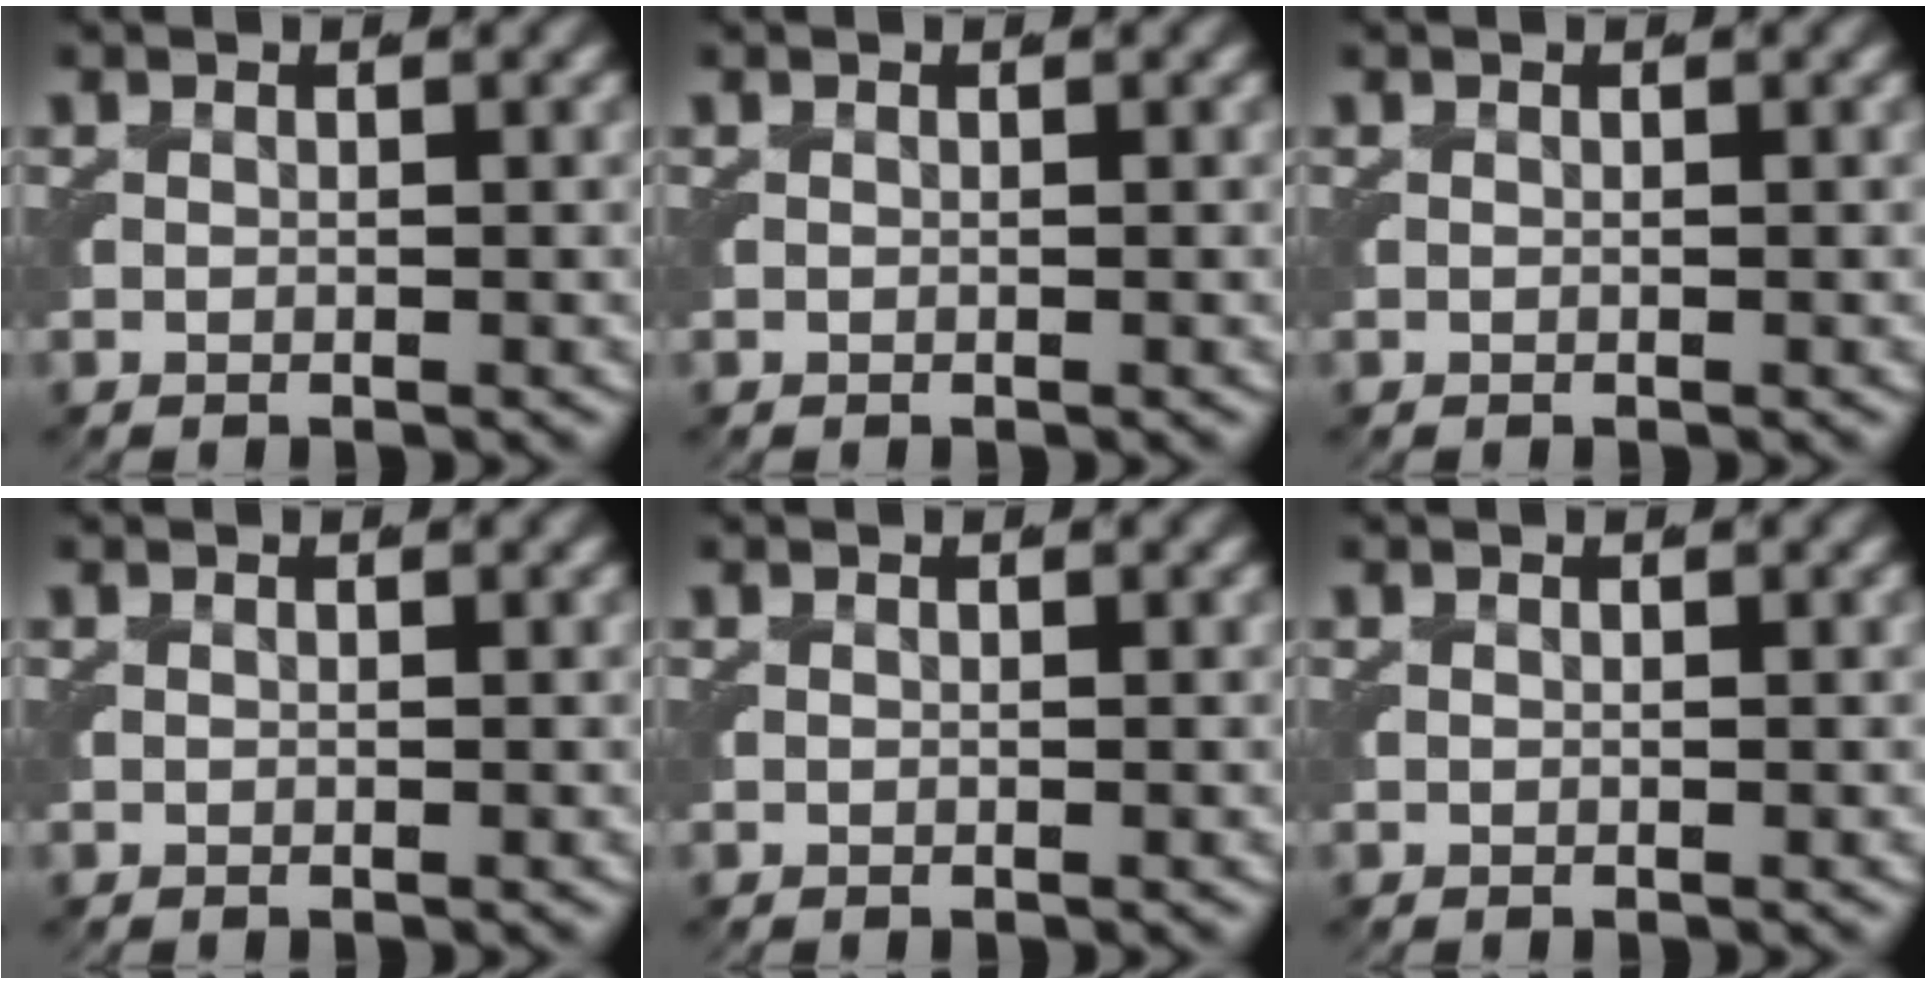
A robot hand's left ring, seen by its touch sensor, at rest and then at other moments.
{"total": 0.0}
{"total": 0.0}
{"total": 0.0}
{"total": 0.0}
{"total": 0.0}